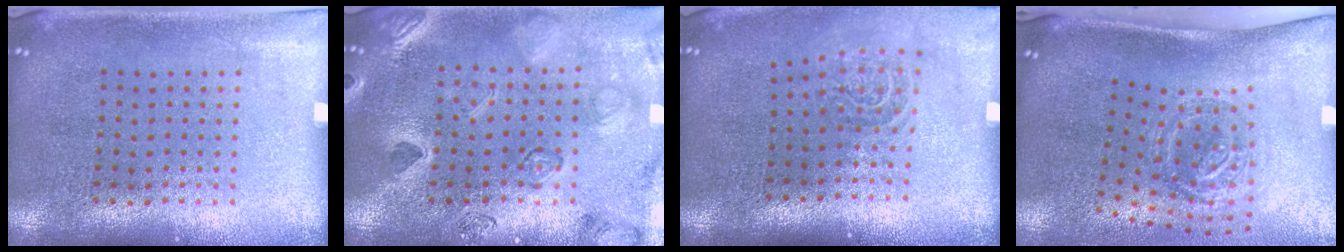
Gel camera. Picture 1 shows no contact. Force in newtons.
{"total": 2.5, "press": 2.3, "slide": 0.8}
{"total": 1.5, "press": 1.1, "slide": 1.0}
{"total": 1.9, "press": 1.2, "slide": 1.5}